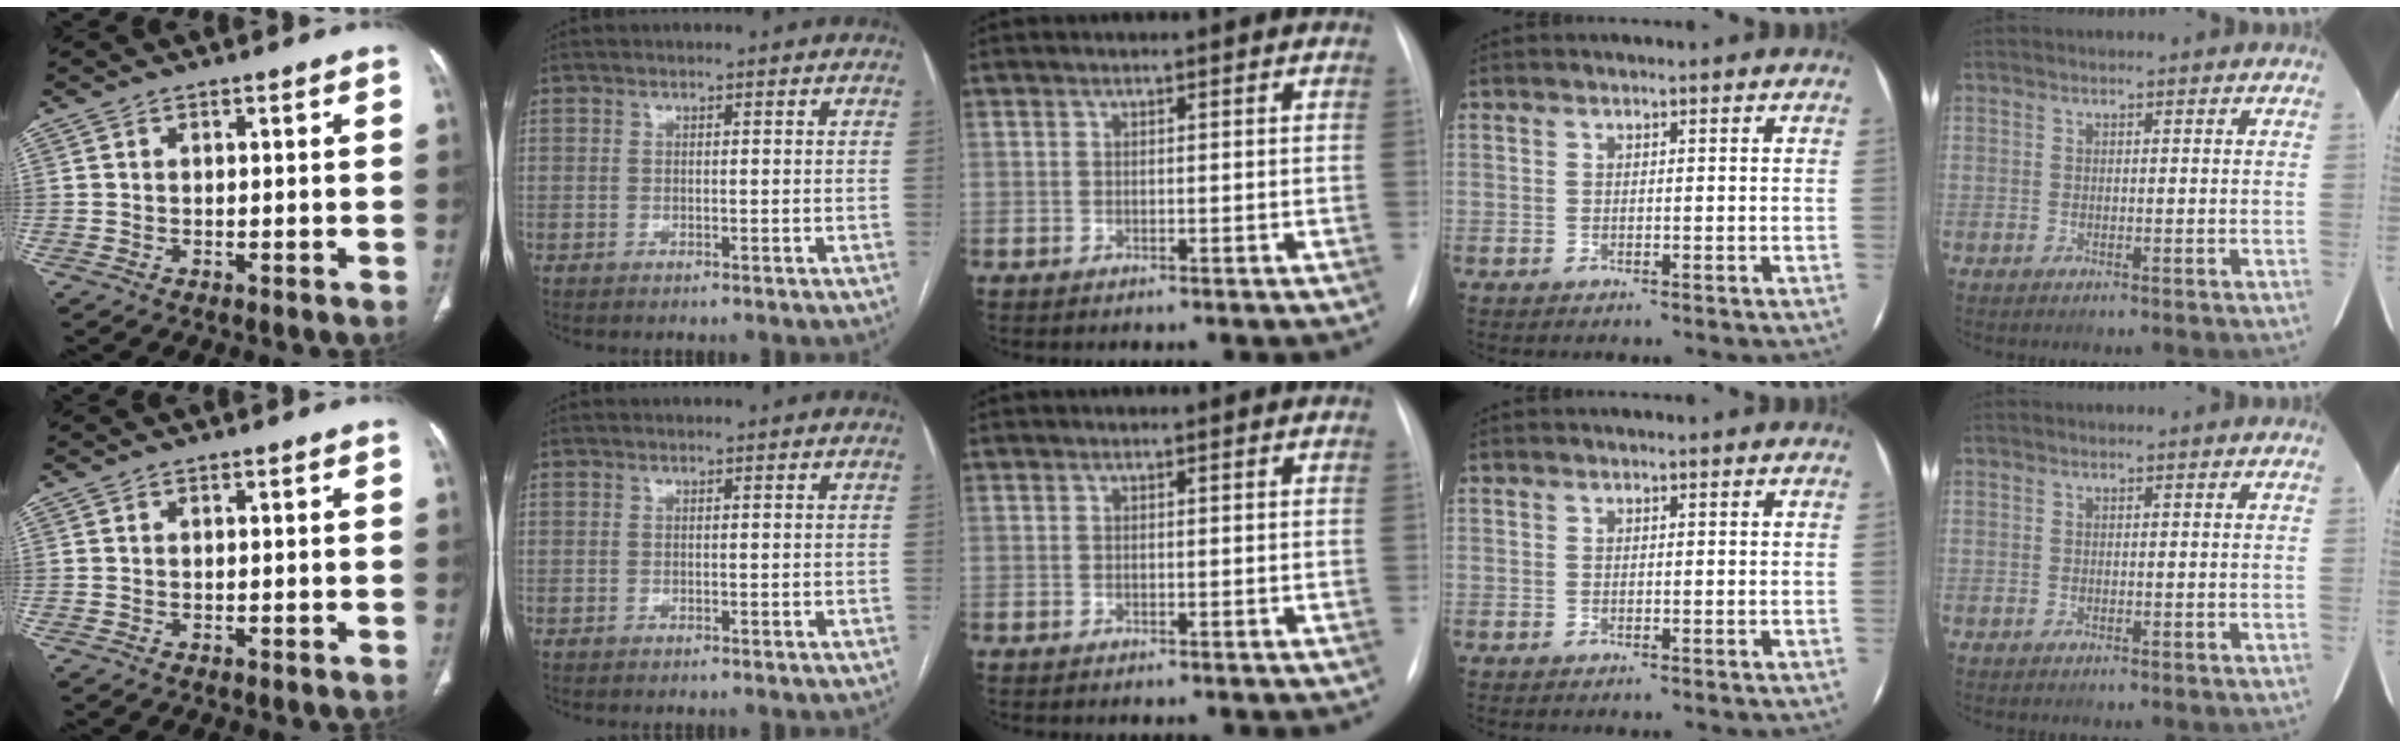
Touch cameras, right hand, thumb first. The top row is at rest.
{}